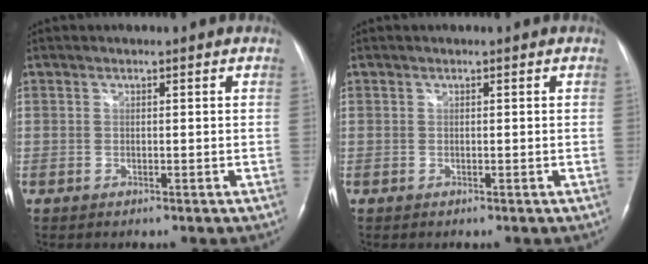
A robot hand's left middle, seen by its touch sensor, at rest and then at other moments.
{"total": 0.0}